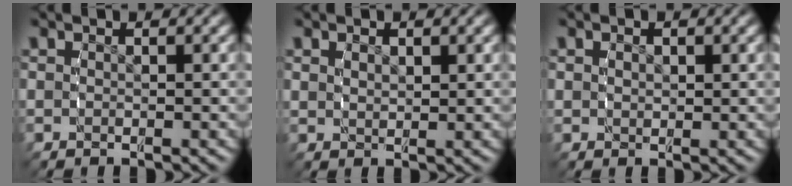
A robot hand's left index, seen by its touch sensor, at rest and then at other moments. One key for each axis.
{"total": 0.9, "fx": 0.9, "fy": 0.1, "fz": 0.3, "tx": -0.007, "ty": -0.005, "tz": 0.024}
{"total": 0.8, "fx": 0.6, "fy": 0.4, "fz": 0.3, "tx": -0.011, "ty": -0.005, "tz": 0.015}